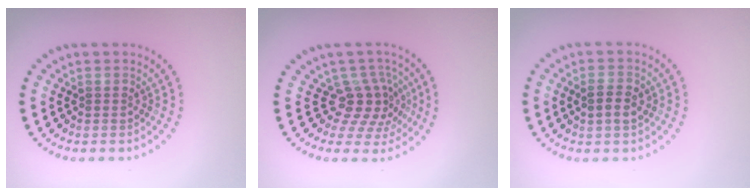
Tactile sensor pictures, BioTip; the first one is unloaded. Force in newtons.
{"total": 3.5, "press": 2.5, "slide": 2.4}
{"total": 2.2, "press": 2.2, "slide": 0.3}